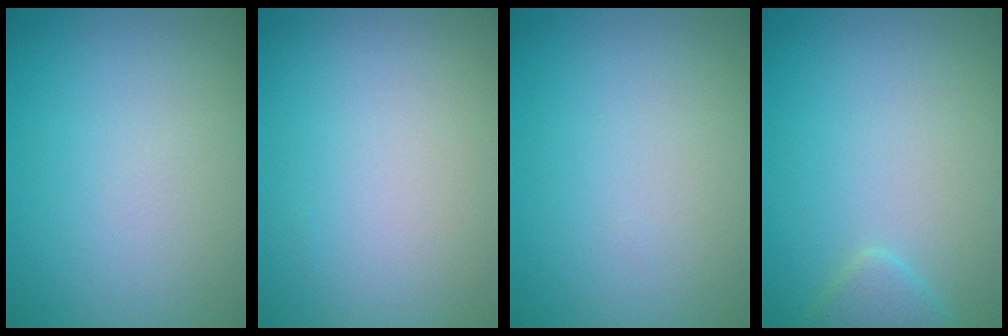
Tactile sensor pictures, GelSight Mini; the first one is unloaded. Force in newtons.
{"total": 0.0}
{"total": 0.0}
{"total": 1.8, "press": 1.8, "slide": 0.1}